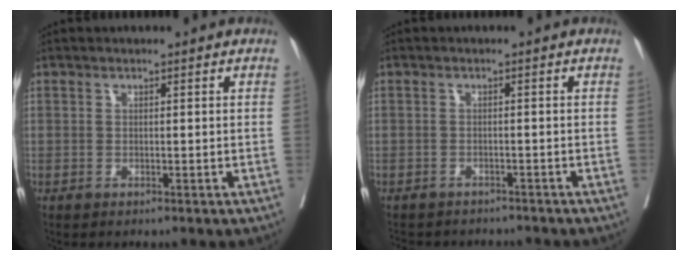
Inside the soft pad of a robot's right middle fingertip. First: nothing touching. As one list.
[{"total": 8.5, "force": [-7.9, 2.7, 1.9], "torque": [-0.039, -0.002, -0.096]}]